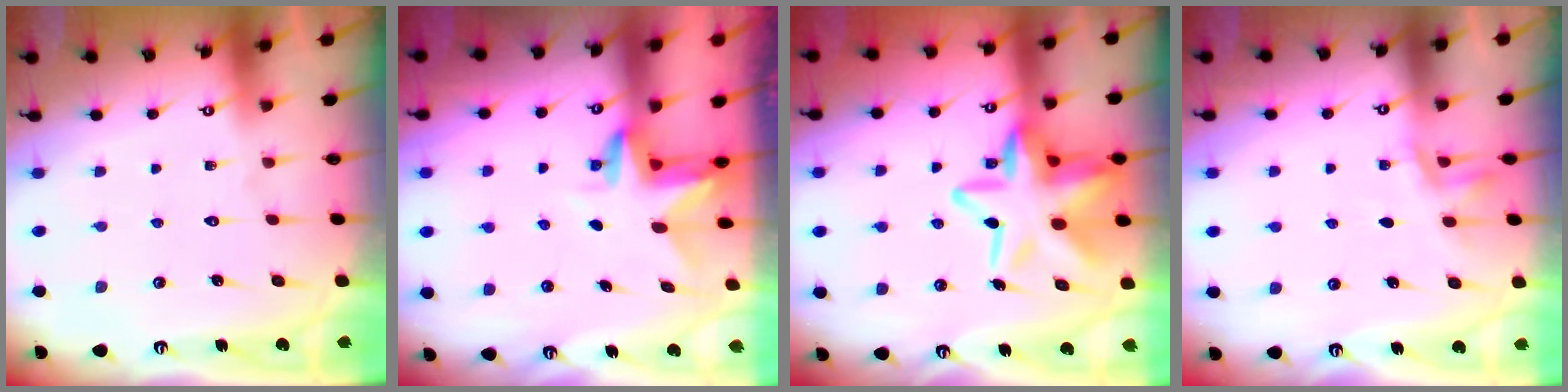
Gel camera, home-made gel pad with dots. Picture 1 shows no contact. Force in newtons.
{"total": 3.0, "press": 3.0, "slide": 0.2}
{"total": 17.9, "press": 17.8, "slide": 2.1}
{"total": 4.5, "press": 4.1, "slide": 2.0}